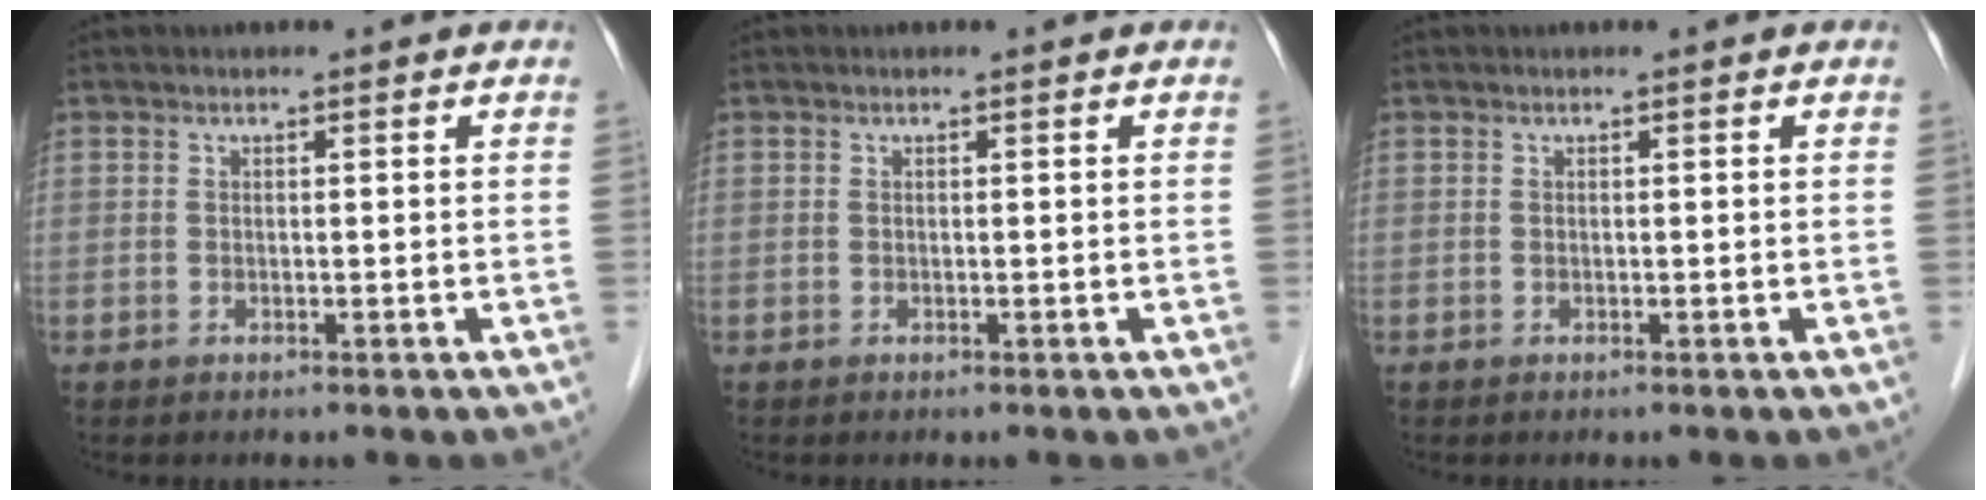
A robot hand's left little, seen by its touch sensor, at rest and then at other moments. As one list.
[{"total": 0.0}, {"total": 0.0}]